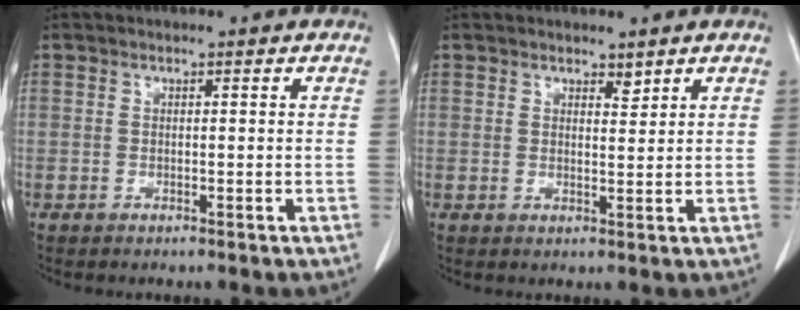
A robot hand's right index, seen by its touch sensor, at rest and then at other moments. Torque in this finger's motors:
{"motor_torque": [-0.14, 0.19, 0.03, 0.00]}